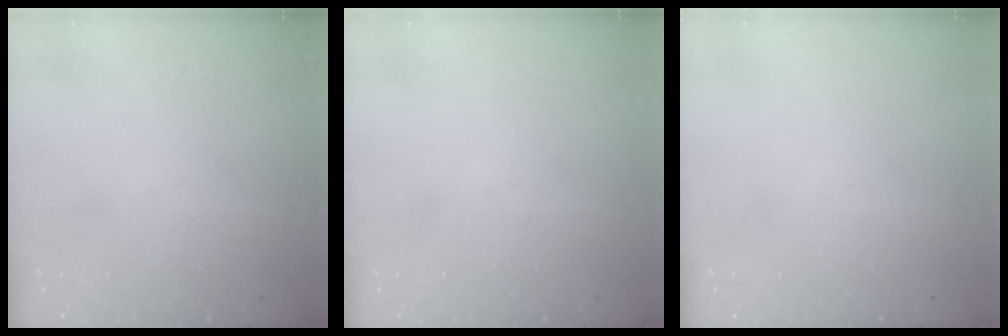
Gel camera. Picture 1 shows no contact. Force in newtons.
{"total": 0.0}
{"total": 0.0}